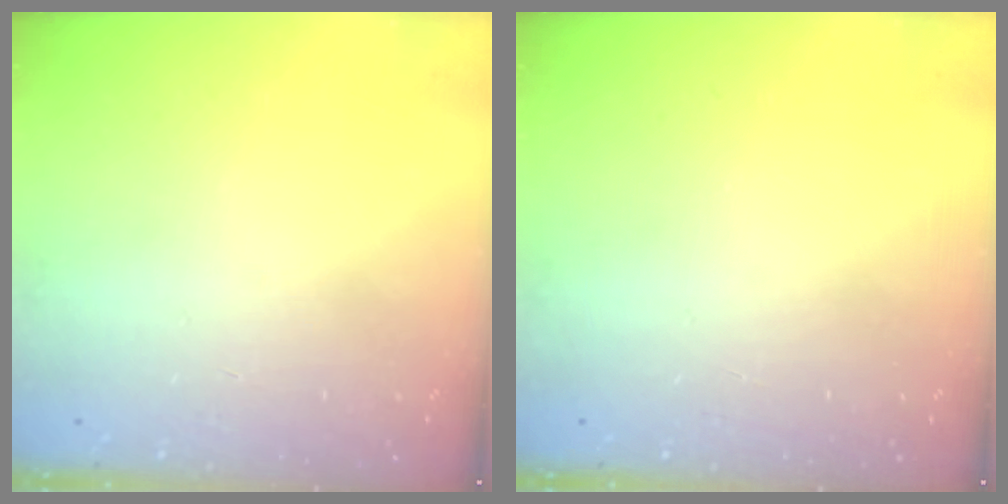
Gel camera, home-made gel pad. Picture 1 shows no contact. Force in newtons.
{"total": 0.0}